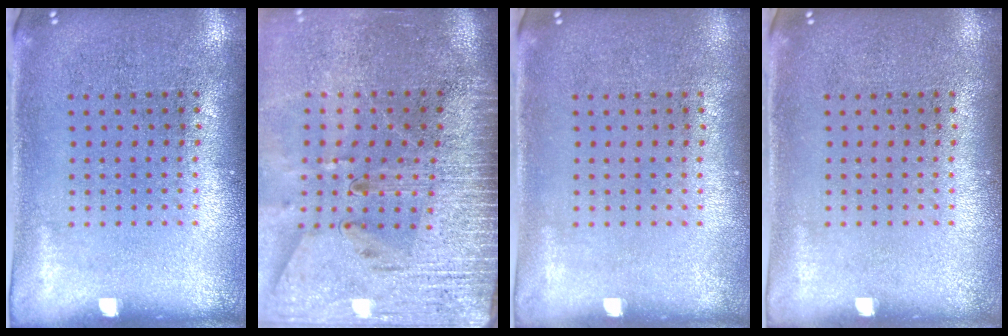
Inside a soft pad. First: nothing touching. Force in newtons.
{"total": 3.6, "press": 3.0, "slide": 2.0}
{"total": 0.0}
{"total": 0.0}